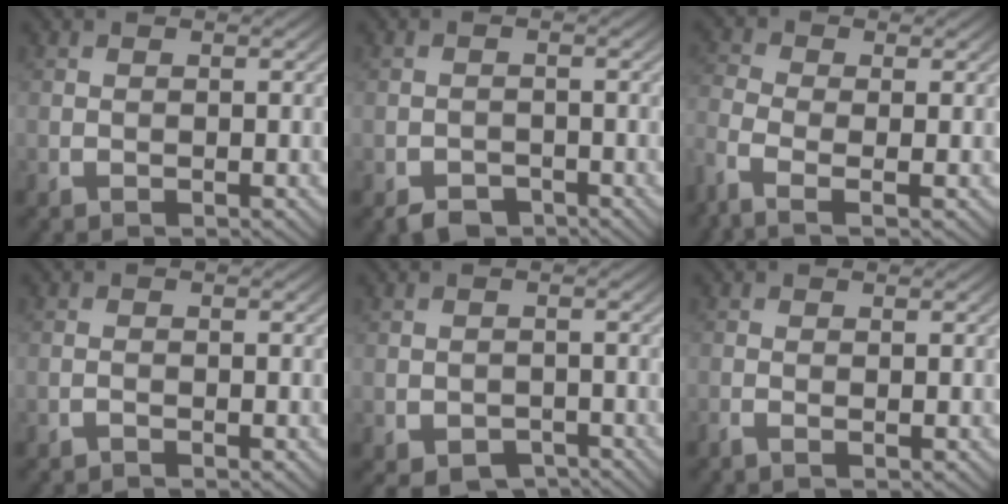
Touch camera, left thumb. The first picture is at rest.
{"total": 1.7, "force": [-1.5, 0.8, 0.1], "torque": [0.003, 0.002, -0.031]}
{"total": 5.3, "force": [-2.9, 2.2, 3.8], "torque": [-0.105, -0.013, -0.068]}
{"total": 0.6, "force": [-0.5, -0.1, 0.2], "torque": [-0.002, 0.005, -0.013]}
{"total": 2.1, "force": [-1.5, 1.3, 0.7], "torque": [-0.011, -0.004, -0.020]}
{"total": 0.7, "force": [-0.3, -0.1, 0.6], "torque": [-0.018, 0.003, -0.012]}